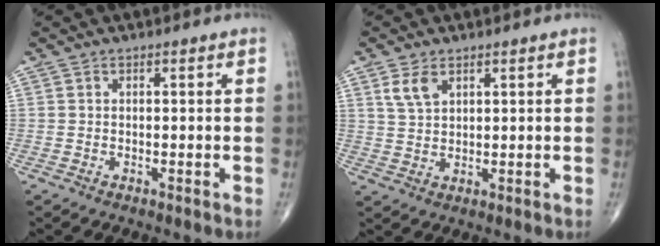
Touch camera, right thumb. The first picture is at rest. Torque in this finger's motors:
{"motor_torque": [-0.41, 0.49, 0.55, 0.17, 0.03]}